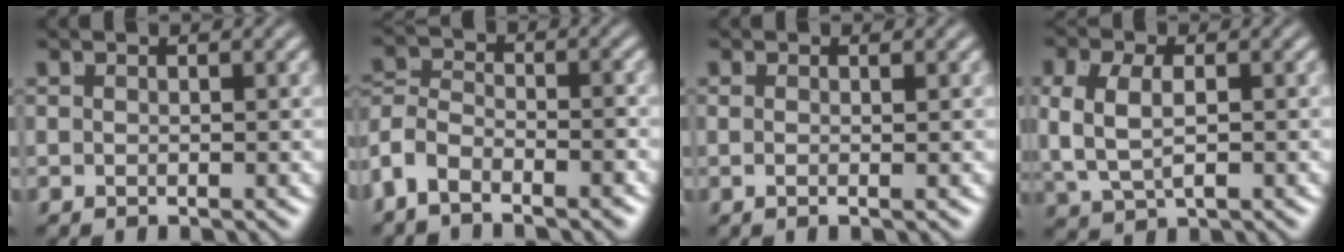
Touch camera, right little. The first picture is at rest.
{"total": 5.9, "force": [-2.5, 4.7, 2.7], "torque": [-0.076, -0.024, -0.045]}
{"total": 1.4, "force": [-0.2, -0.8, 1.1], "torque": [-0.015, -0.007, 0.001]}
{"total": 5.0, "force": [0.3, 3.5, 3.6], "torque": [-0.089, -0.009, 0.014]}